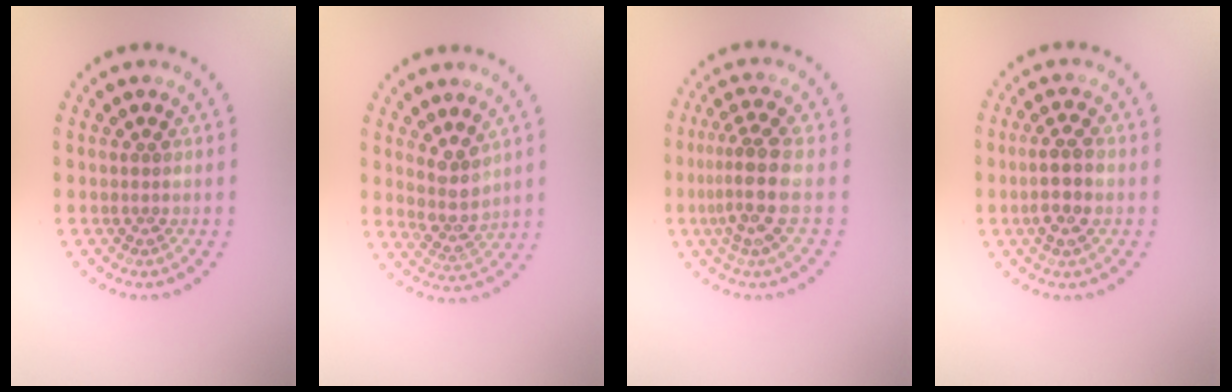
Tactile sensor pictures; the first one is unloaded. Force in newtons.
{"total": 3.0, "press": 2.4, "slide": 1.7}
{"total": 4.0, "press": 3.2, "slide": 2.4}
{"total": 2.9, "press": 2.7, "slide": 0.9}